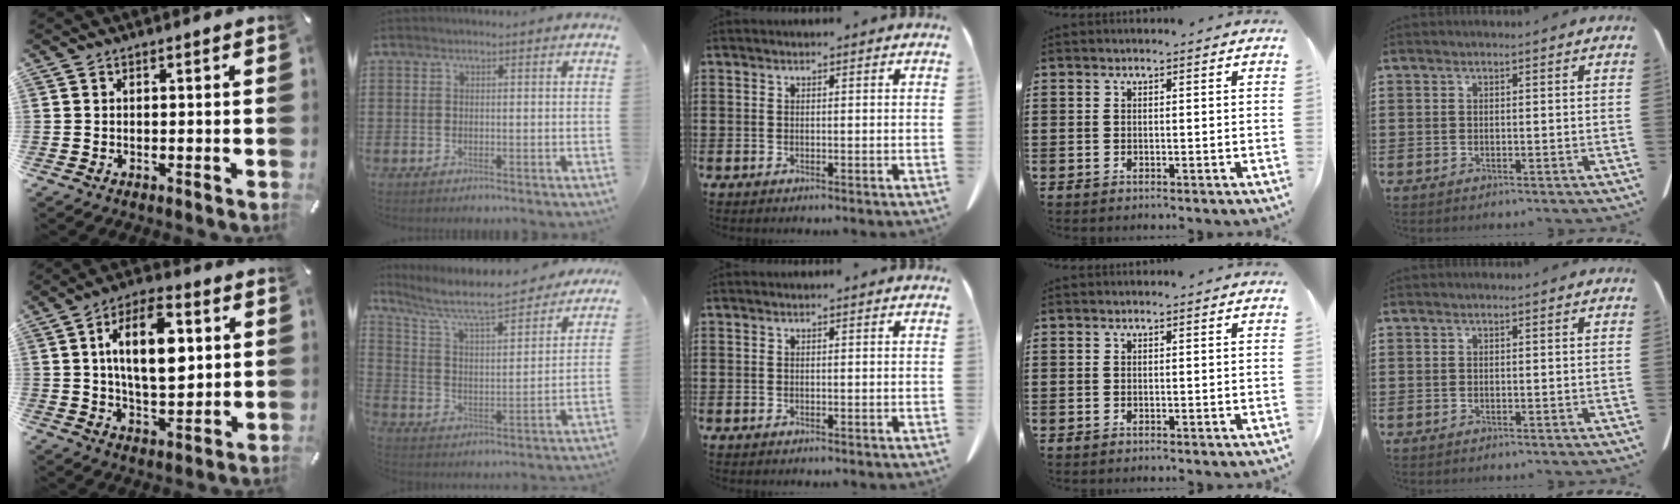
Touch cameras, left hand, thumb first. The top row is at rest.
{"thumb": {"total": 15.4, "force": [3.4, 8.2, 12.6], "torque": [-0.218, 0.001, 0.052]}, "index": {"total": 8.0, "force": [6.8, 0.9, 4.1], "torque": [-0.109, -0.043, 0.110]}}